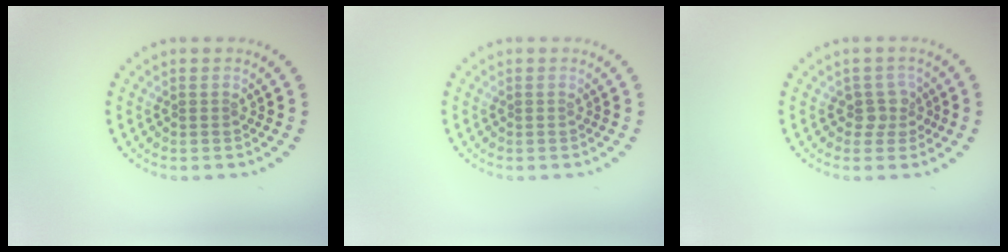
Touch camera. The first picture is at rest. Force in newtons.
{"total": 0.0}
{"total": 1.9, "press": 1.5, "slide": 1.2}